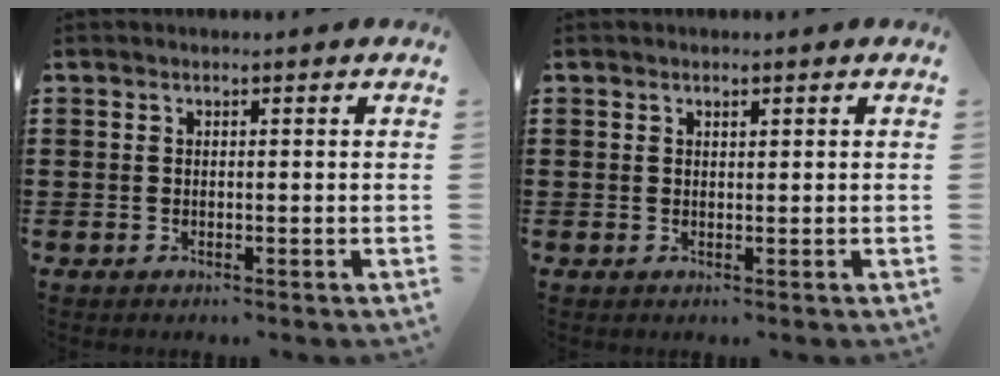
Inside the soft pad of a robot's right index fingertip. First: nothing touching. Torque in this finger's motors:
{"motor_torque": [-0.14, 0.14, 0.00, -0.01]}